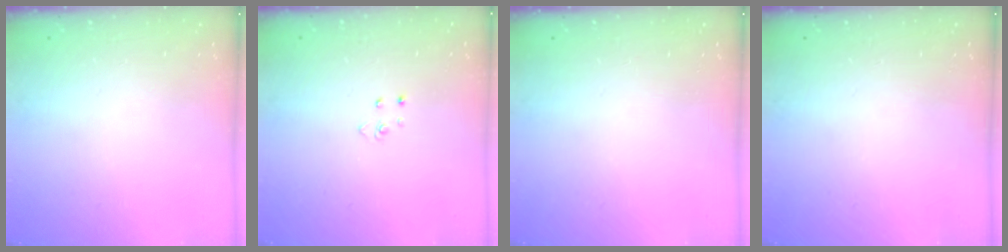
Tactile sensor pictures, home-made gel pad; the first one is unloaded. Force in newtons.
{"total": 2.8, "press": 2.8, "slide": 0.3}
{"total": 0.0}
{"total": 0.0}